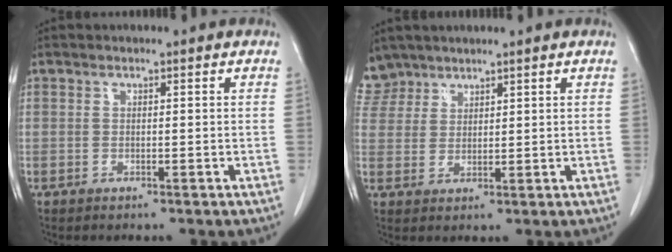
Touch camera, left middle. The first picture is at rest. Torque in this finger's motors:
{"motor_torque": [1.08, -1.07, 0.03, -0.07]}